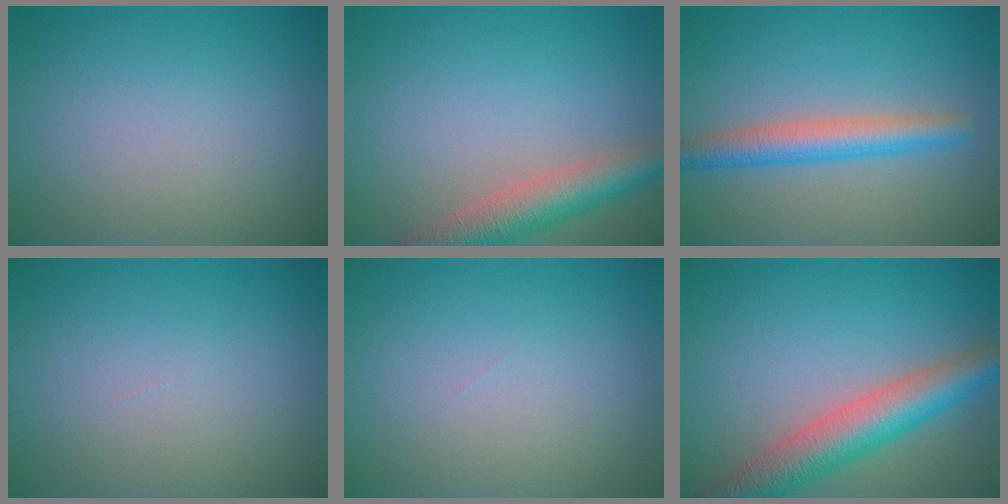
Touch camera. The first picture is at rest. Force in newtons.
{"total": 5.2, "press": 5.2, "slide": 0.3}
{"total": 3.9, "press": 3.9, "slide": 0.2}
{"total": 0.0}
{"total": 0.0}
{"total": 7.0, "press": 7.0, "slide": 0.4}